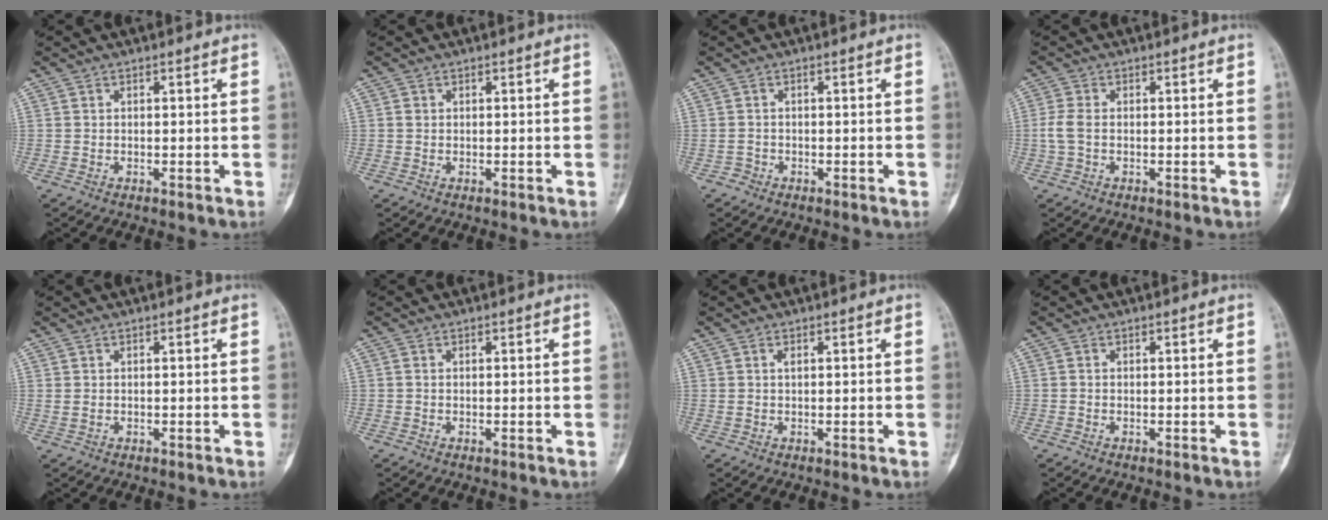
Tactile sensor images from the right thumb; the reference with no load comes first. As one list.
[{"total": 0.7, "force": [0.1, 0.7, 0.3], "torque": [-0.002, 0.002, 0.002]}, {"total": 1.0, "force": [-0.6, 0.7, -0.1], "torque": [0.003, 0.004, -0.017]}, {"total": 3.1, "force": [-0.4, 1.8, 2.5], "torque": [-0.067, 0.002, -0.011]}, {"total": 0.9, "force": [0.0, 0.5, 0.7], "torque": [-0.018, 0.005, 0.007]}, {"total": 0.0}, {"total": 0.9, "force": [0.3, 0.3, 0.8], "torque": [-0.014, 0.003, 0.006]}, {"total": 0.0}]